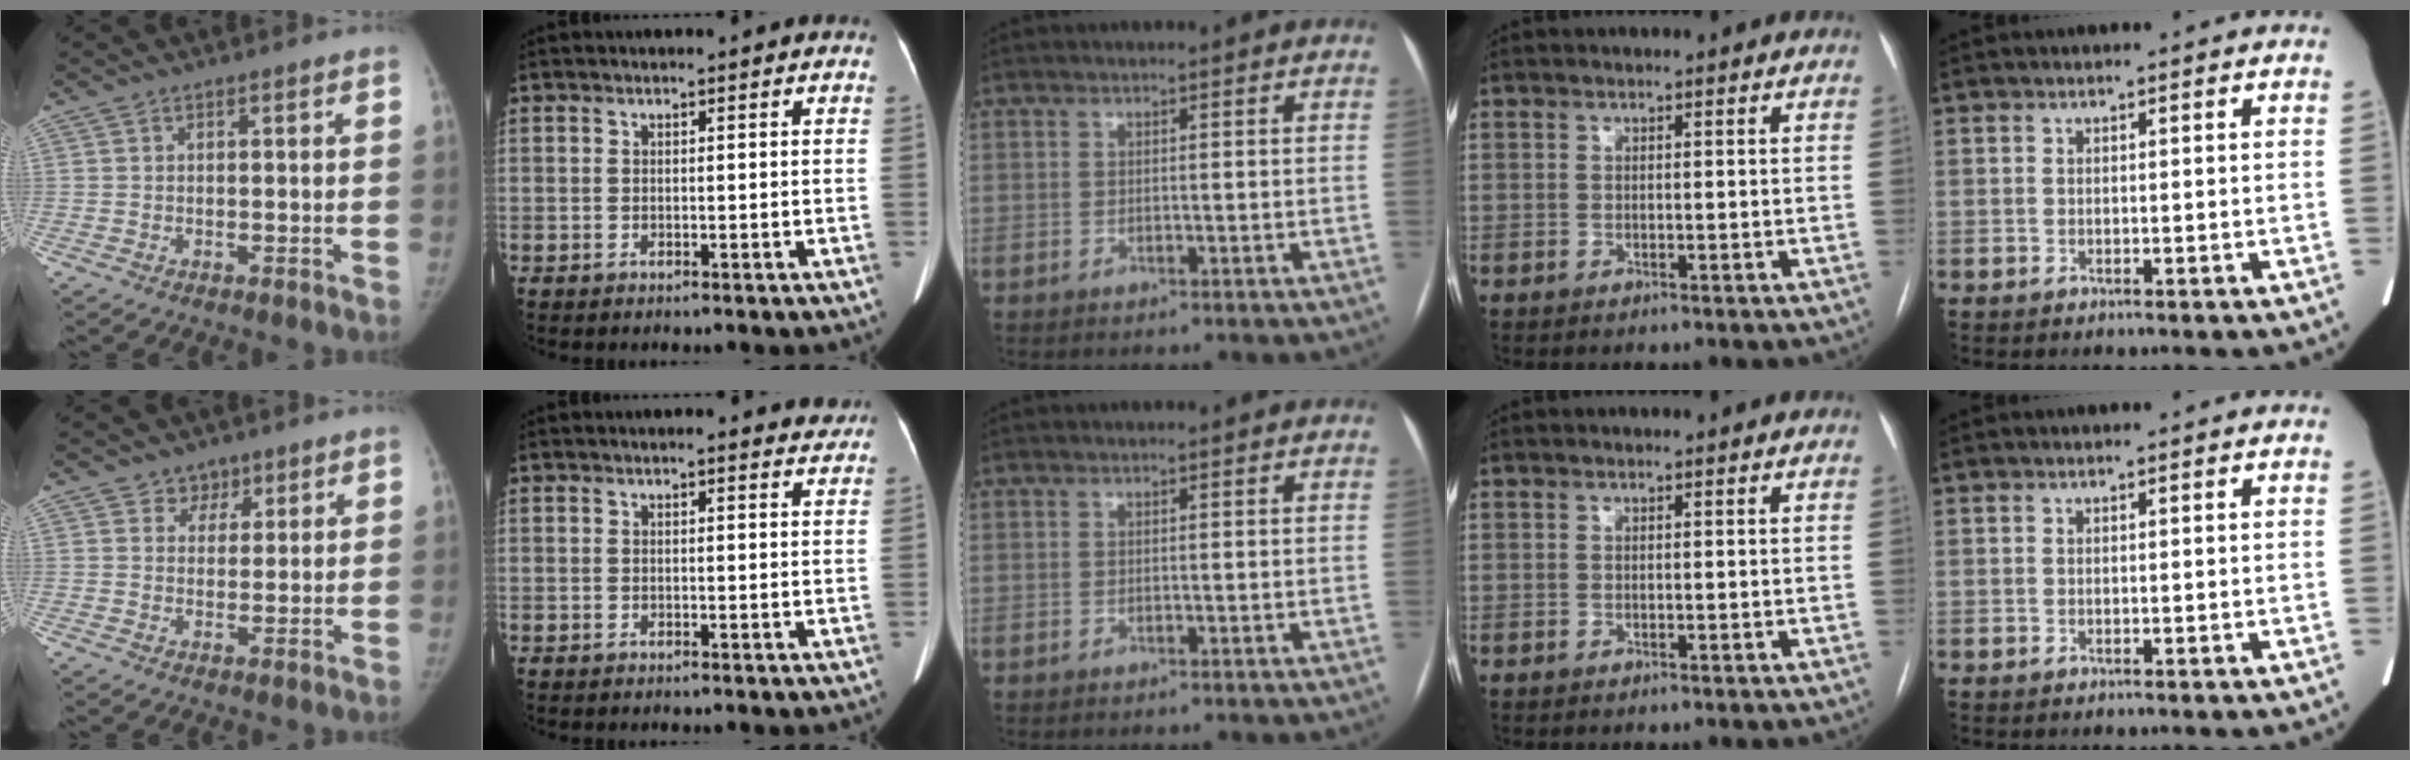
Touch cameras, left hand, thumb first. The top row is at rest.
{"thumb": {"total": 3.6, "force": [2.3, 2.8, 0.3], "torque": [0.023, -0.011, 0.032]}, "index": {"total": 6.2, "force": [5.6, 1.4, 2.1], "torque": [-0.016, 0.003, 0.050]}}